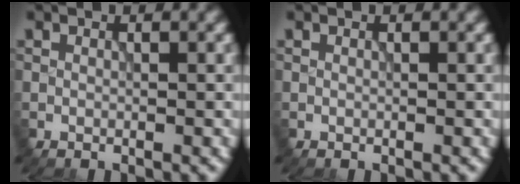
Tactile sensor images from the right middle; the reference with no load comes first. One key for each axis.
{"total": 0.0}